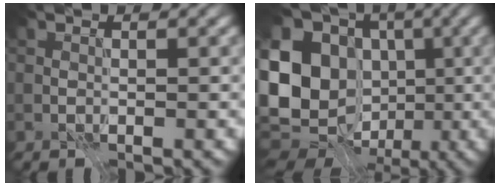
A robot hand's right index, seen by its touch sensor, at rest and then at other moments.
{"total": 17.3, "force": [-1.8, 14.1, 10.0], "torque": [-0.215, -0.001, -0.035]}